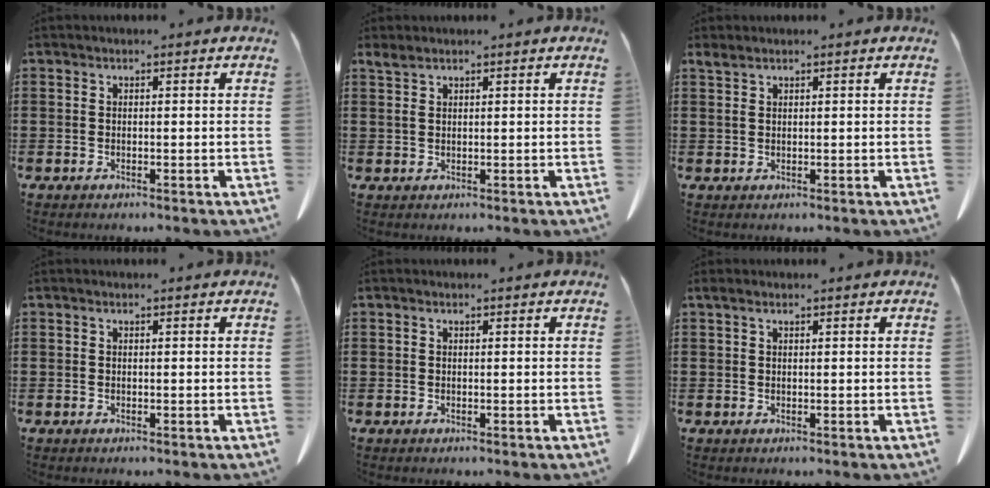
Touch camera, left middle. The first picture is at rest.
{"total": 1.5, "force": [1.1, 0.5, 1.0], "torque": [-0.025, 0.000, 0.021]}
{"total": 1.3, "force": [0.9, 0.5, 0.8], "torque": [-0.022, 0.001, 0.017]}
{"total": 0.0}
{"total": 0.0}
{"total": 0.7, "force": [0.4, 0.2, 0.5], "torque": [-0.012, 0.002, 0.007]}